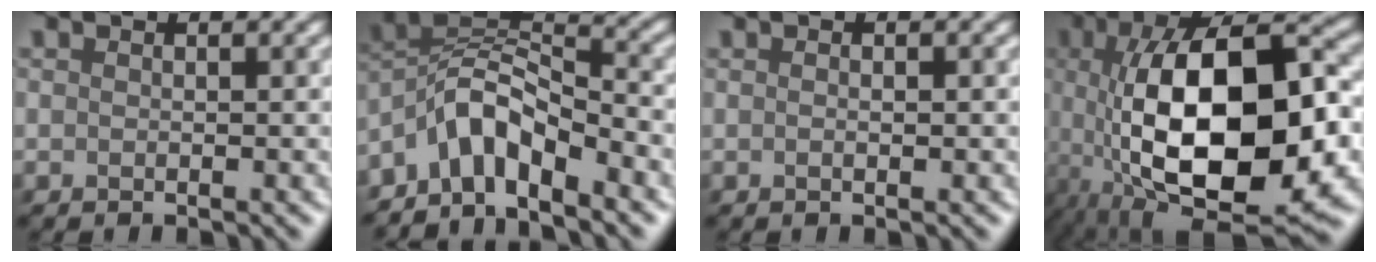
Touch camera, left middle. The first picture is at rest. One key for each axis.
{"total": 5.8, "fx": -4.0, "fy": 2.1, "fz": 3.7, "tx": -0.063, "ty": 0.012, "tz": -0.081}
{"total": 1.0, "fx": 0.2, "fy": 0.5, "fz": 0.9, "tx": 0.002, "ty": 0.006, "tz": -0.006}
{"total": 15.7, "fx": -1.8, "fy": 7.2, "fz": 13.8, "tx": -0.247, "ty": -0.008, "tz": -0.020}